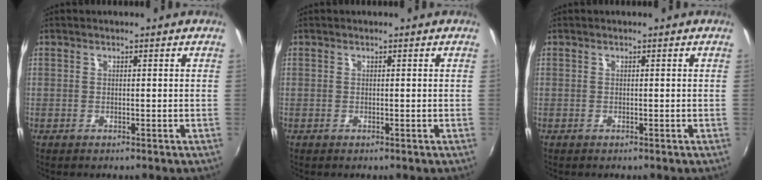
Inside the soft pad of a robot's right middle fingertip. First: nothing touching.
{"total": 0.0}
{"total": 0.0}